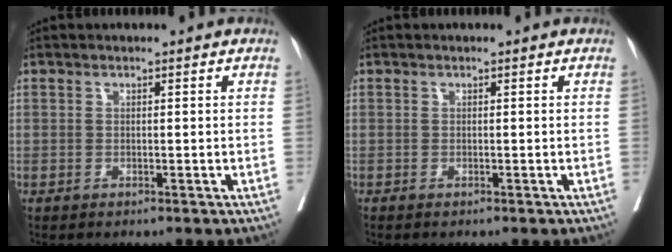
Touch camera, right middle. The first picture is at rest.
{"total": 0.0}